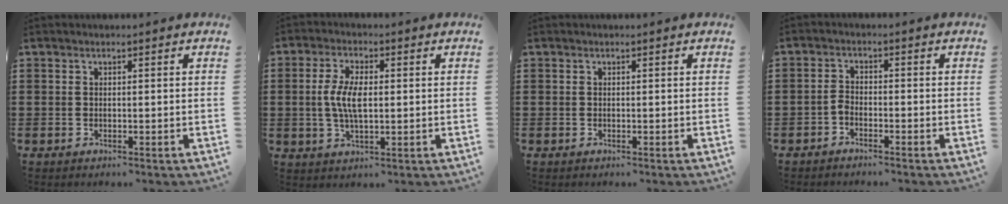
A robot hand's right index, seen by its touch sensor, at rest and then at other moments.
{"total": 6.2, "force": [0.1, 2.6, 5.6], "torque": [-0.127, 0.001, -0.006]}
{"total": 0.0}
{"total": 1.8, "force": [-1.5, 0.7, 0.7], "torque": [-0.020, 0.007, -0.030]}